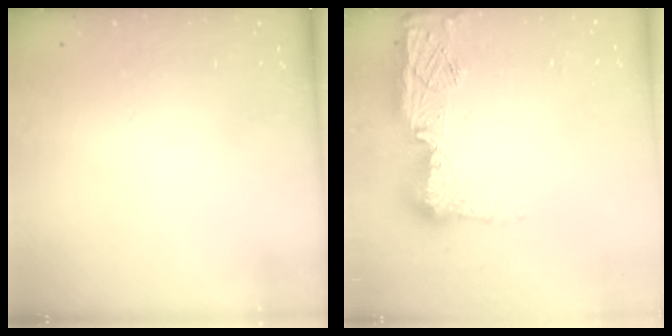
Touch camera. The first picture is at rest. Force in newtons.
{"total": 15.4, "press": 15.4, "slide": 1.2}